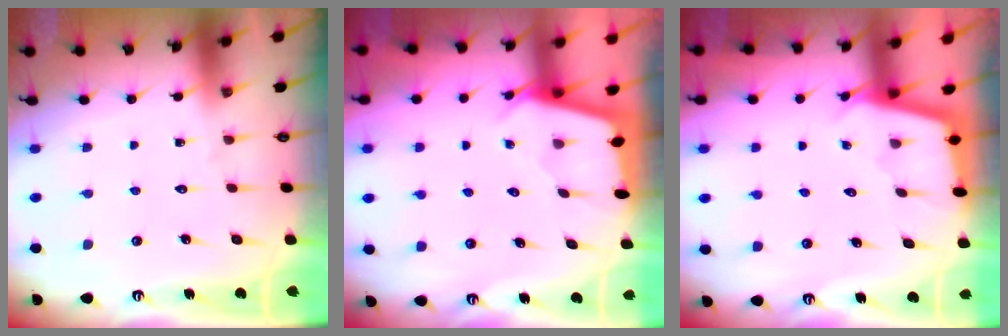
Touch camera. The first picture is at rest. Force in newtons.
{"total": 2.3, "press": 2.3, "slide": 0.3}
{"total": 2.2, "press": 2.2, "slide": 0.2}